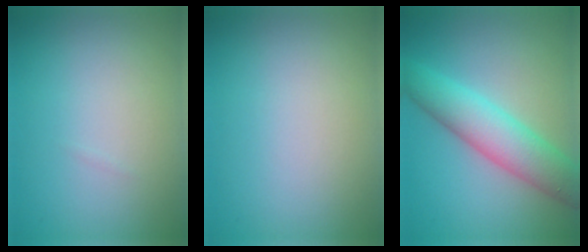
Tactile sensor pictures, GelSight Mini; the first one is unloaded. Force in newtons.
{"total": 0.0}
{"total": 6.1, "press": 6.1, "slide": 0.2}